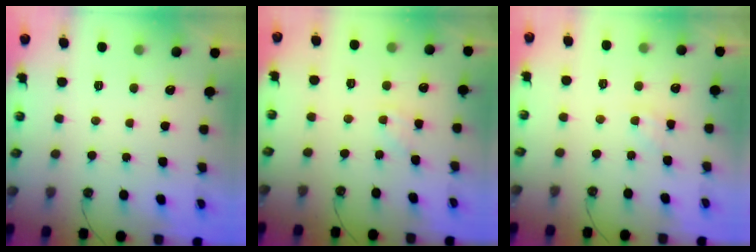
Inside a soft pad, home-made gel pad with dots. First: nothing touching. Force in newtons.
{"total": 2.5, "press": 2.5, "slide": 0.5}
{"total": 4.4, "press": 4.4, "slide": 0.6}